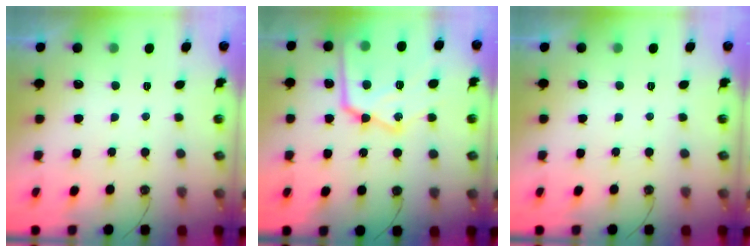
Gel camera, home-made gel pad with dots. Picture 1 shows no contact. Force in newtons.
{"total": 22.4, "press": 22.3, "slide": 1.9}
{"total": 0.0}